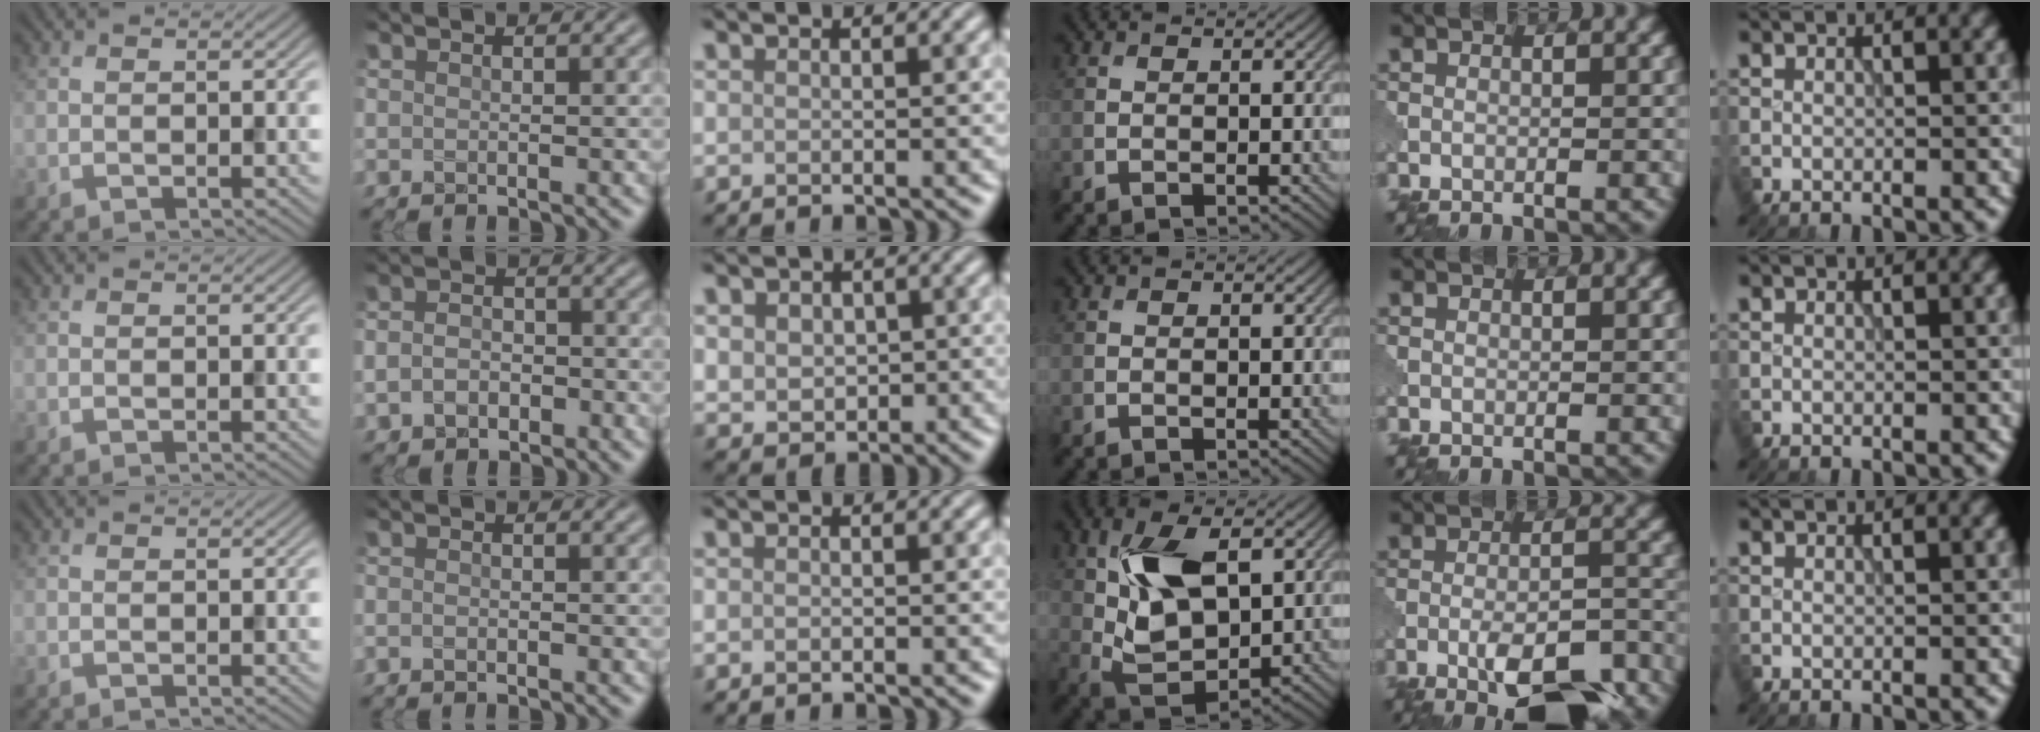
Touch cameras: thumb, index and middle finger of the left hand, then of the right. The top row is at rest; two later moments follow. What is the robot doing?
{"motion": "extract", "object": "pin"}